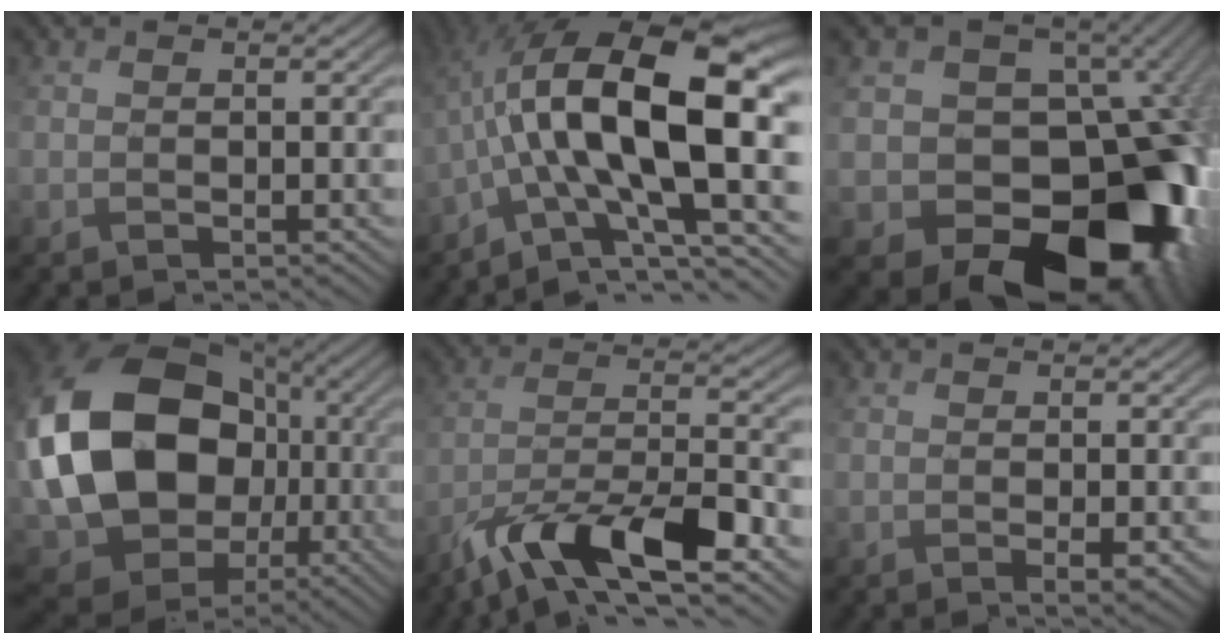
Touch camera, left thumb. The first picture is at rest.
{"total": 17.2, "force": [-1.0, 7.1, 15.6], "torque": [-0.254, 0.033, -0.033]}
{"total": 20.1, "force": [-3.9, 15.3, 12.5], "torque": [-0.151, -0.046, -0.034]}
{"total": 21.6, "force": [0.8, 17.0, 13.3], "torque": [-0.321, -0.018, 0.036]}
{"total": 12.2, "force": [-7.9, 3.2, 8.7], "torque": [-0.160, -0.004, -0.148]}
{"total": 1.3, "force": [0.0, 0.2, 1.3], "torque": [-0.025, -0.007, 0.000]}